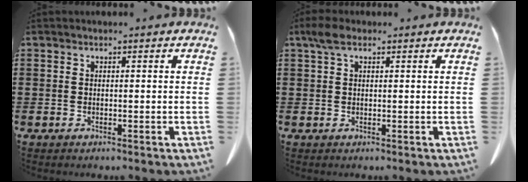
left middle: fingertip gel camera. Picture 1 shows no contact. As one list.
[{"total": 2.6, "force": [1.2, 1.2, 1.9], "torque": [-0.043, 0.006, 0.021]}]